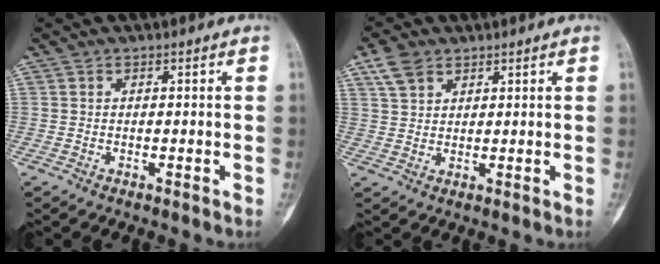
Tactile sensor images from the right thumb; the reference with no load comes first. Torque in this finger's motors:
{"motor_torque": [-0.54, 0.56, 0.32, 0.25, 0.04]}